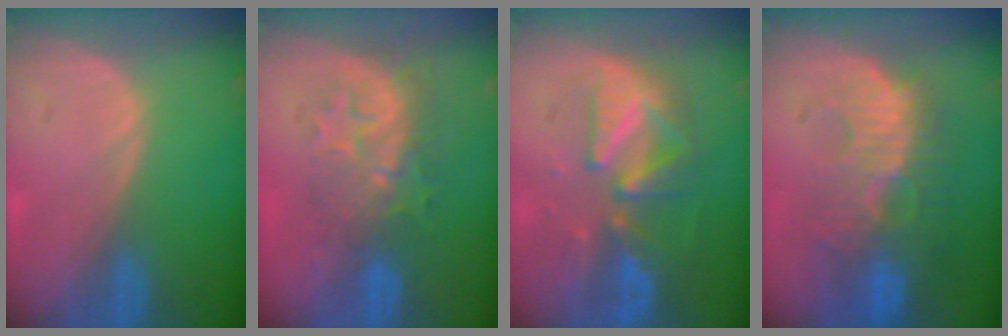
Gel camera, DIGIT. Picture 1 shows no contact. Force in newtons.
{"total": 8.3, "press": 7.8, "slide": 3.0}
{"total": 9.3, "press": 8.5, "slide": 3.7}
{"total": 11.0, "press": 9.7, "slide": 5.3}